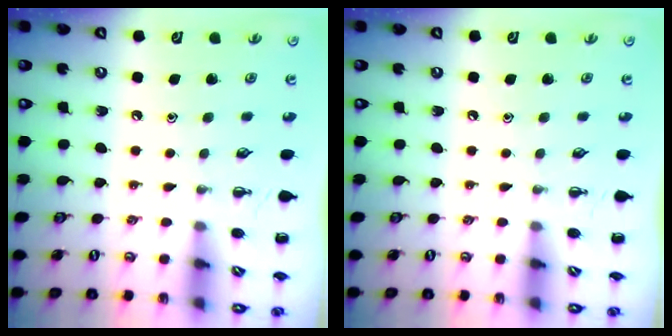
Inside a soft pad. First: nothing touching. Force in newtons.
{"total": 0.0}